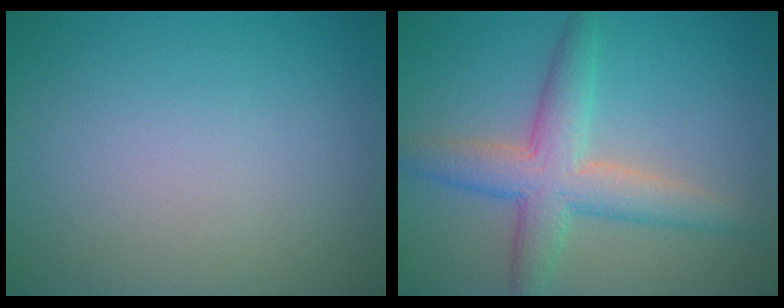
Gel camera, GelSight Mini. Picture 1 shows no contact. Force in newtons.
{"total": 5.5, "press": 5.5, "slide": 0.4}